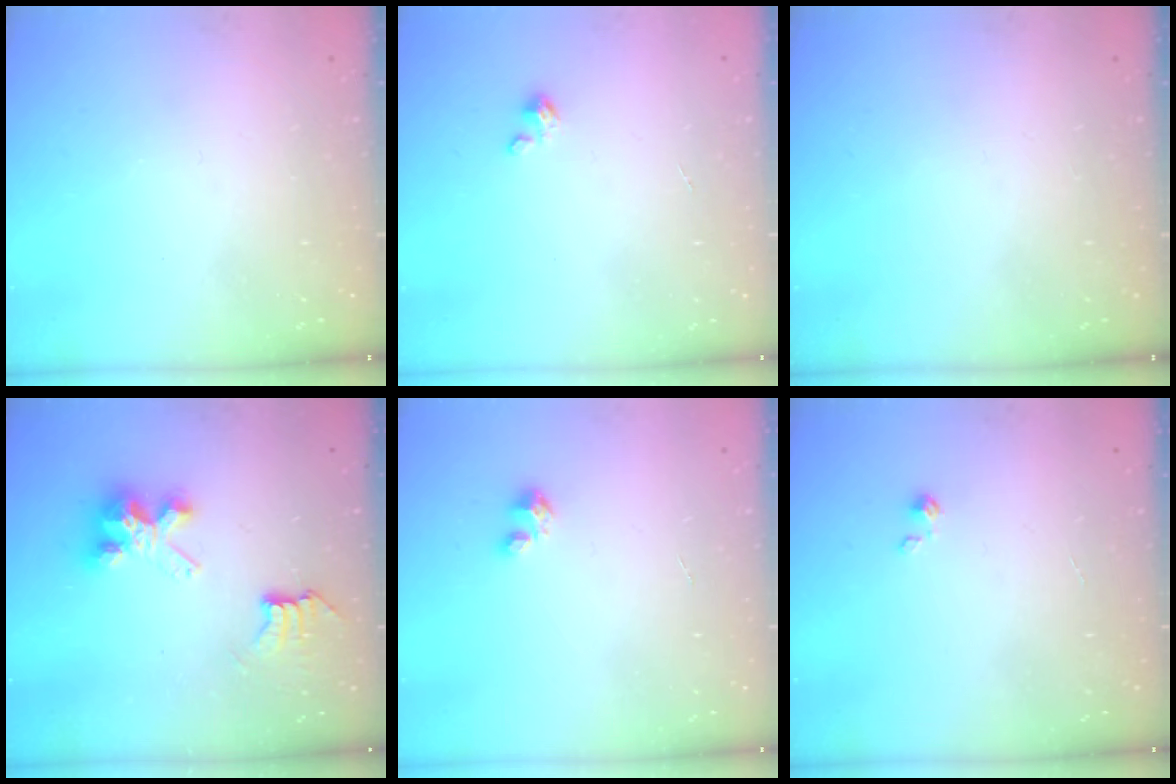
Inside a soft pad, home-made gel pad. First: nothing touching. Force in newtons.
{"total": 1.4, "press": 1.4, "slide": 0.3}
{"total": 0.0}
{"total": 6.4, "press": 6.4, "slide": 0.1}
{"total": 1.8, "press": 1.8, "slide": 0.1}
{"total": 0.0}